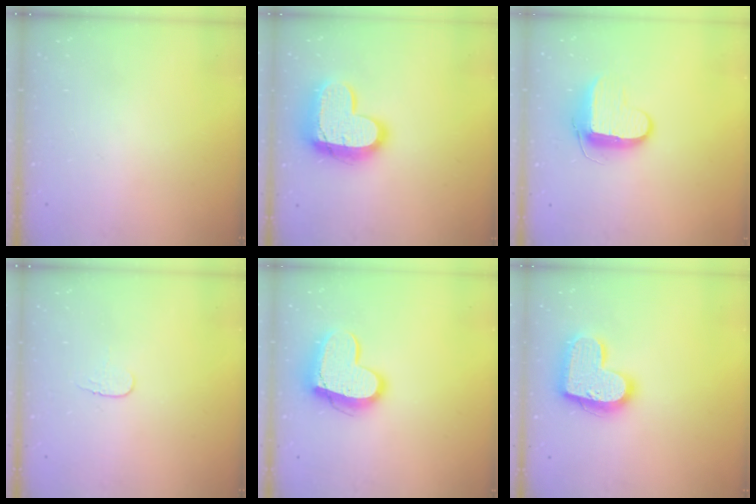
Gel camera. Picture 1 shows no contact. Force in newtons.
{"total": 17.0, "press": 16.9, "slide": 1.1}
{"total": 9.9, "press": 9.8, "slide": 0.5}
{"total": 3.8, "press": 3.8, "slide": 0.4}
{"total": 14.0, "press": 14.0, "slide": 0.6}
{"total": 17.8, "press": 17.8, "slide": 1.2}